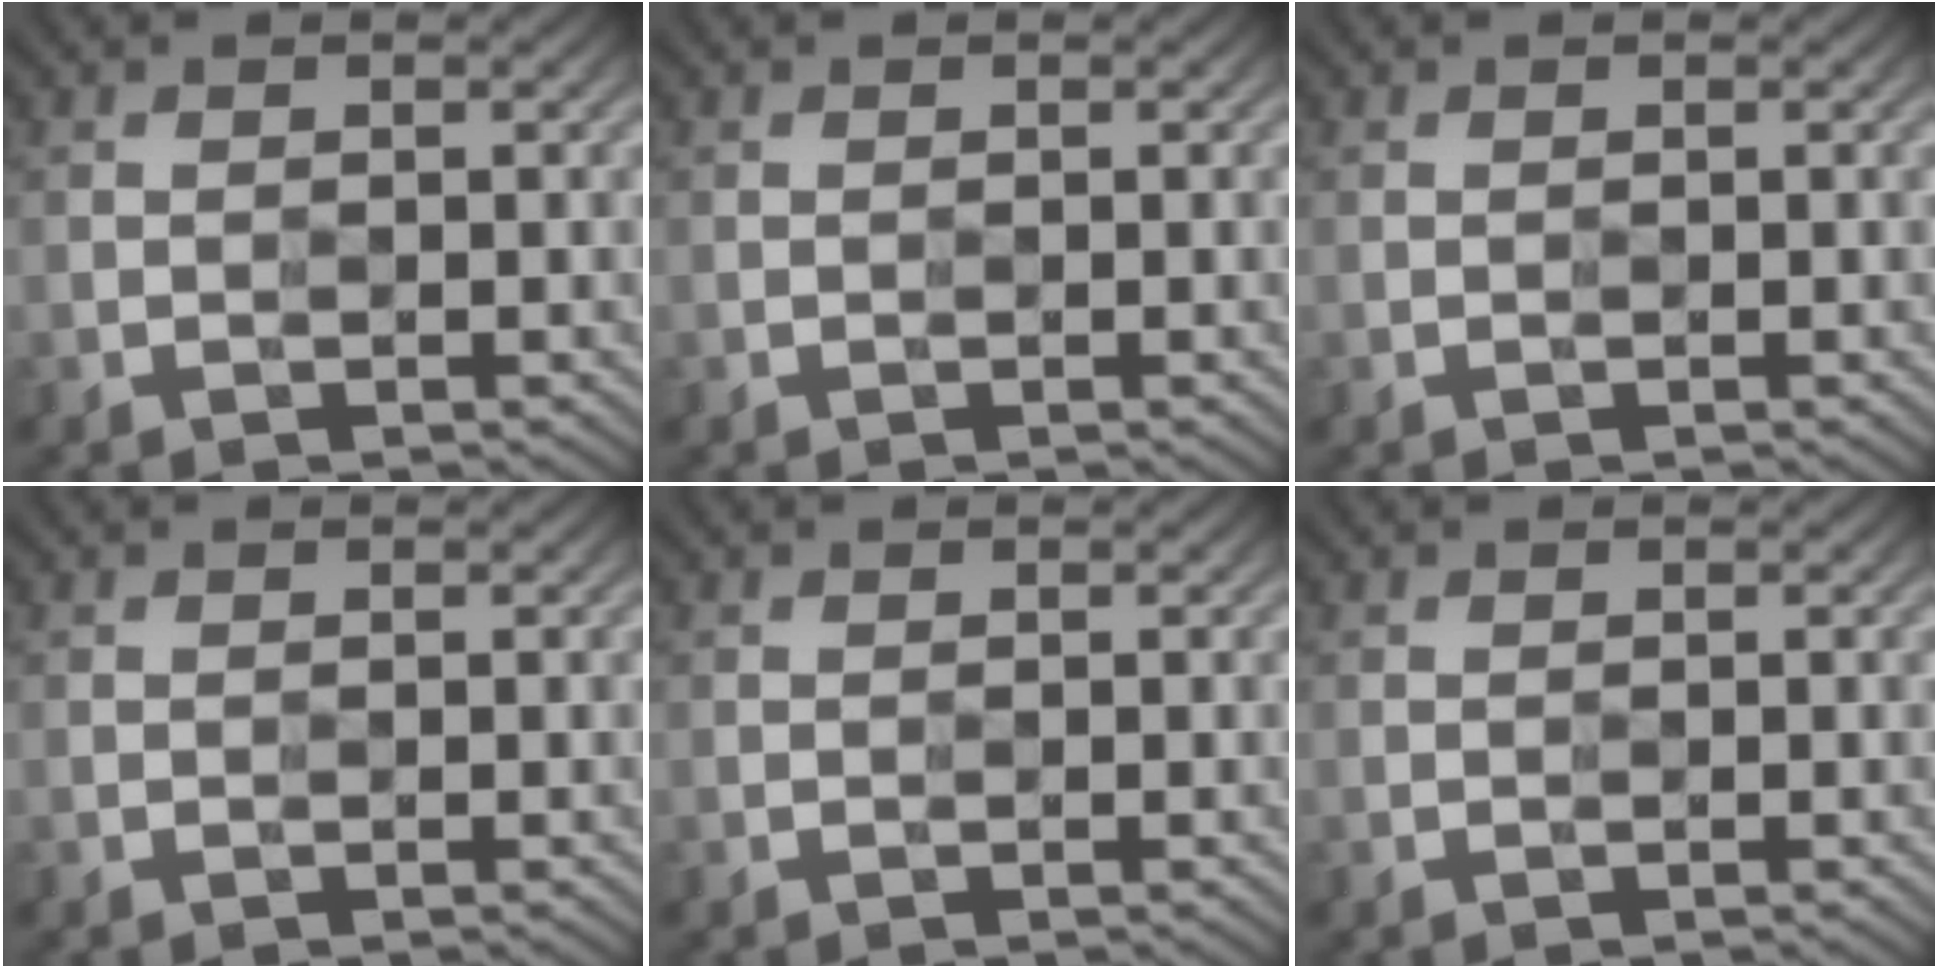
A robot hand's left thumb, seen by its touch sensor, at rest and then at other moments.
{"total": 0.0}
{"total": 0.0}
{"total": 0.0}
{"total": 0.0}
{"total": 0.0}